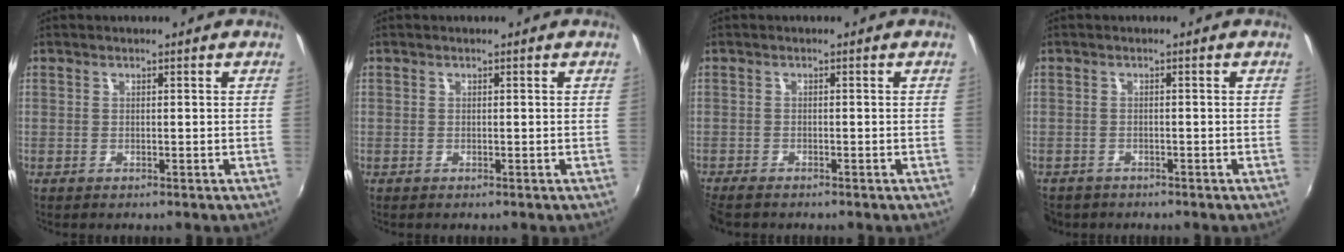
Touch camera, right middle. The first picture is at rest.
{"total": 0.0}
{"total": 3.2, "force": [-2.8, 0.7, 1.4], "torque": [-0.035, -0.018, -0.055]}
{"total": 4.0, "force": [-3.0, 2.3, 1.1], "torque": [-0.037, -0.013, -0.050]}